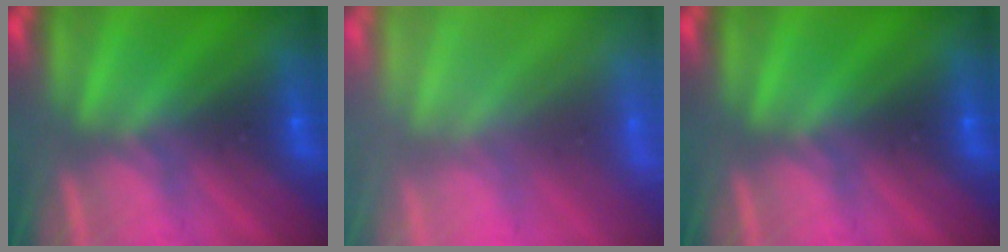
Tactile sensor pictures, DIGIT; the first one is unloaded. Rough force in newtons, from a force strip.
{"total": 6.4}
{"total": 0.0}